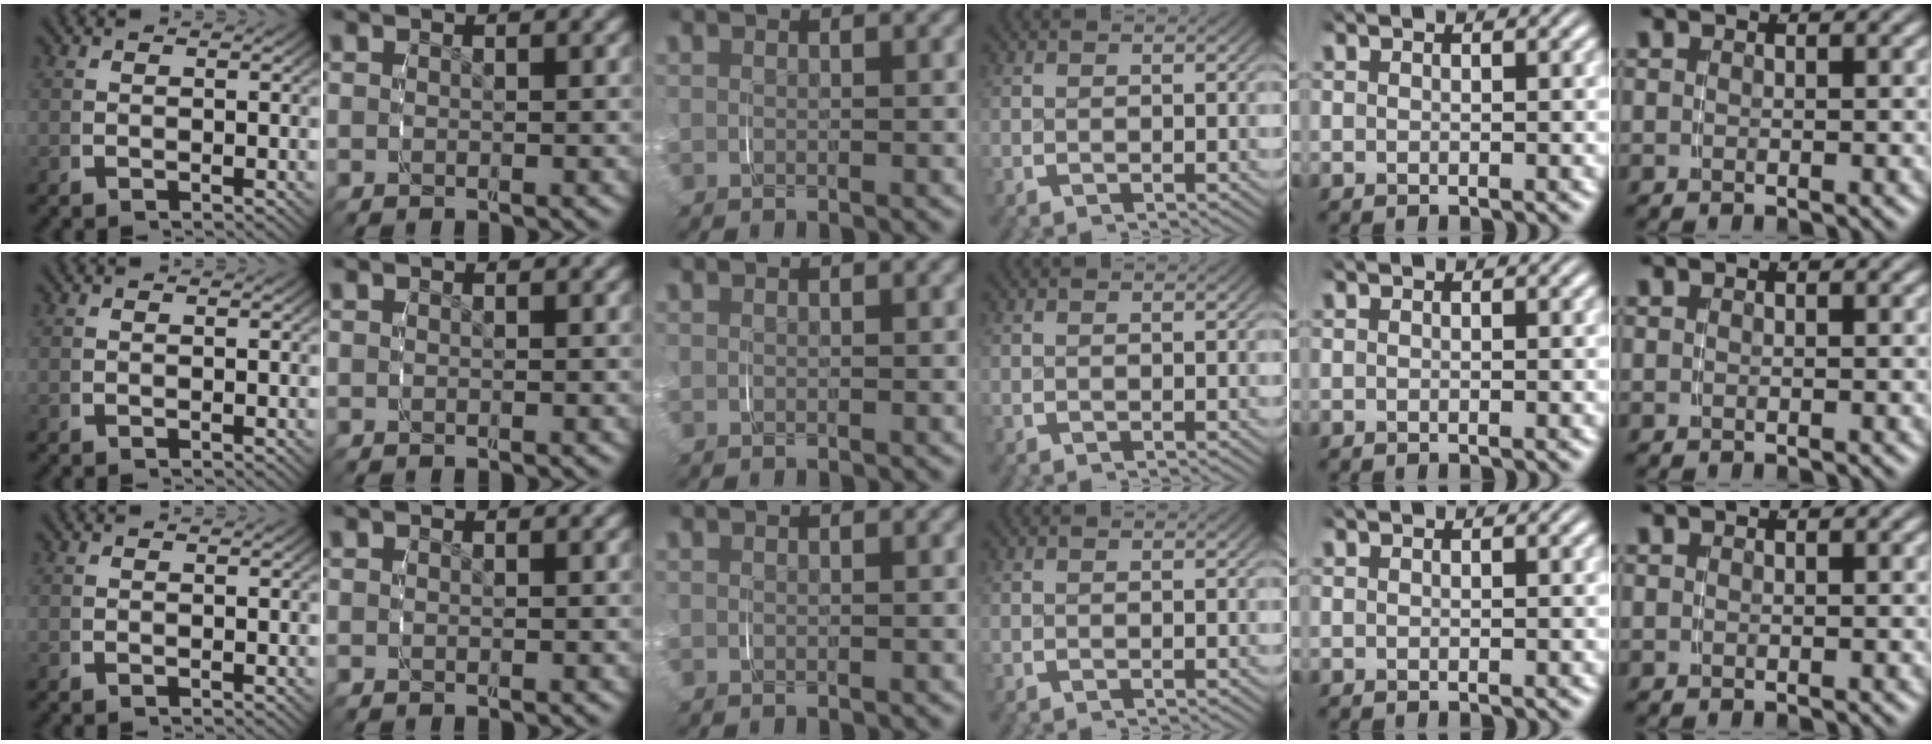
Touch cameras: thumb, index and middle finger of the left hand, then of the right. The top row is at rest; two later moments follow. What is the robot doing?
{"motion": "grasp_and_lifting", "object": "jar lid"}